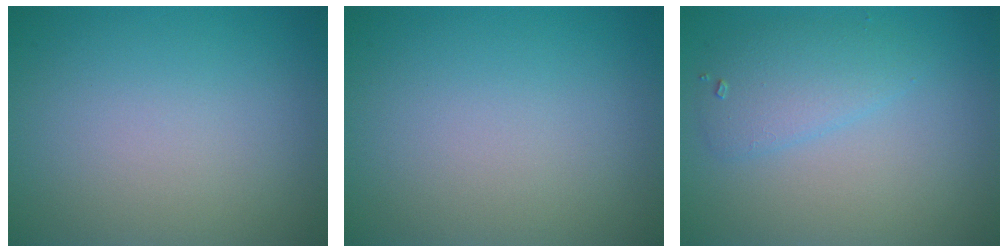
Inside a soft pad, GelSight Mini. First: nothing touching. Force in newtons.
{"total": 0.0}
{"total": 2.6, "press": 2.6, "slide": 0.2}